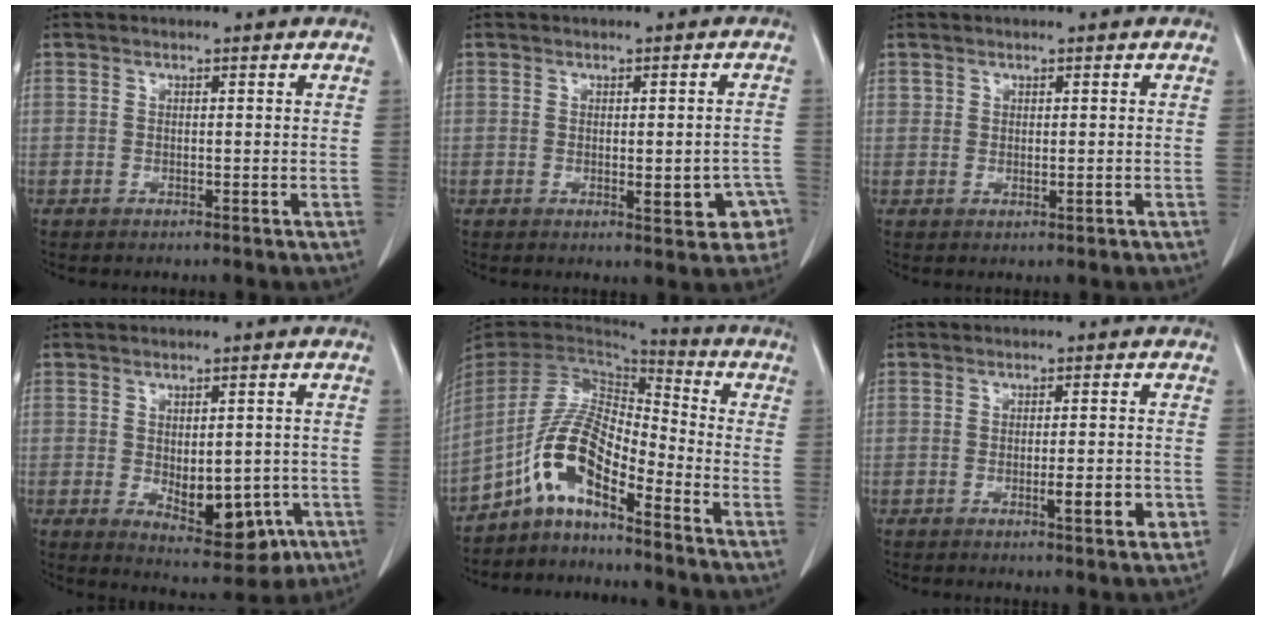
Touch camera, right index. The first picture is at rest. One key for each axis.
{"total": 6.2, "fx": -2.1, "fy": 2.1, "fz": 5.4, "tx": -0.055, "ty": 0.008, "tz": -0.020}
{"total": 0.8, "fx": 0.1, "fy": 0.6, "fz": 0.6, "tx": -0.013, "ty": -0.004, "tz": 0.006}
{"total": 9.5, "fx": -2.8, "fy": 4.9, "fz": 7.7, "tx": -0.096, "ty": -0.002, "tz": -0.022}
{"total": 9.6, "fx": -5.6, "fy": 3.0, "fz": 7.2, "tx": -0.158, "ty": 0.025, "tz": -0.109}
{"total": 4.9, "fx": -1.6, "fy": 0.7, "fz": 4.6, "tx": -0.065, "ty": -0.004, "tz": -0.020}